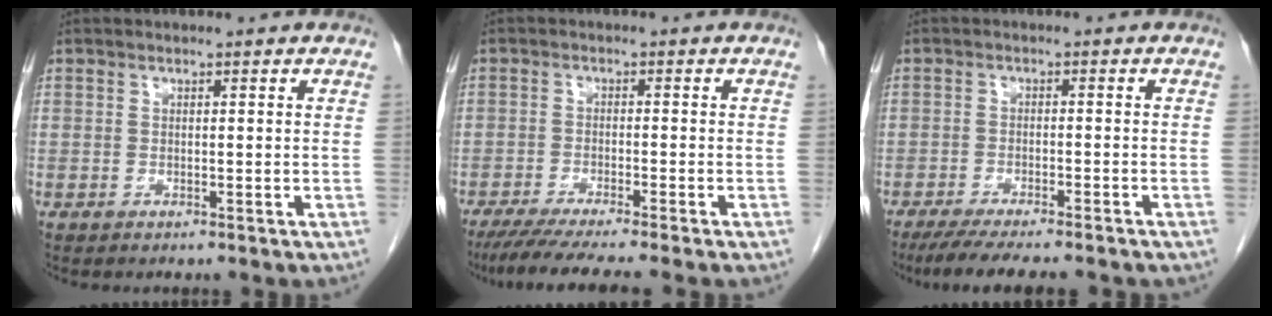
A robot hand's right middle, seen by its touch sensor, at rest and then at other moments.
{"total": 8.9, "force": [-7.4, -0.8, 4.8], "torque": [-0.061, -0.025, -0.117]}
{"total": 12.4, "force": [-10.5, 1.8, 6.3], "torque": [-0.087, -0.017, -0.146]}